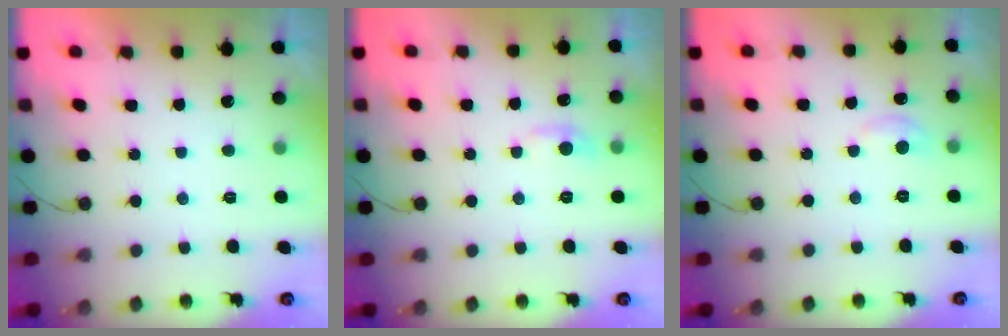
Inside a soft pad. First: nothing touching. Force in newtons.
{"total": 5.5, "press": 5.5, "slide": 0.5}
{"total": 4.4, "press": 4.4, "slide": 0.6}